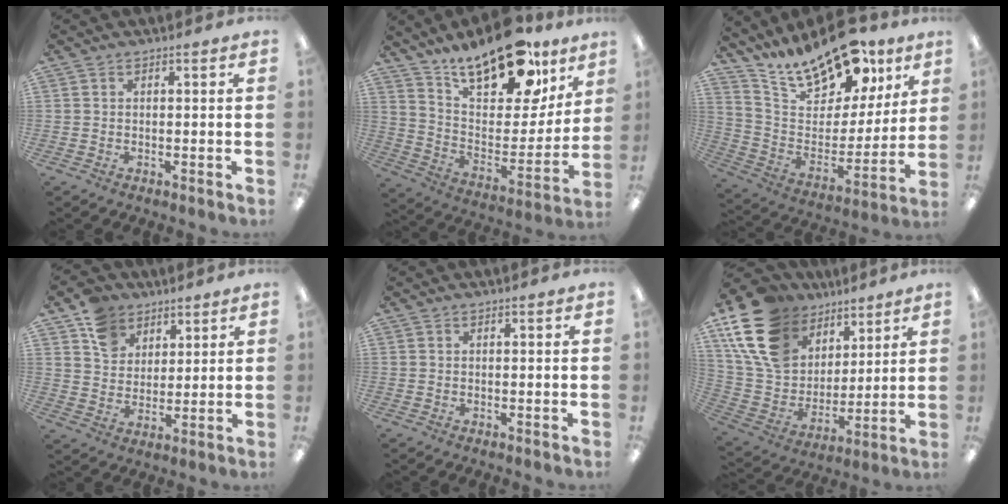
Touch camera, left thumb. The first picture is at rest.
{"total": 23.9, "force": [18.5, 9.2, 11.9], "torque": [-0.175, -0.119, 0.320]}
{"total": 21.4, "force": [17.2, 8.6, 9.4], "torque": [-0.173, -0.112, 0.304]}
{"total": 10.2, "force": [6.7, 7.4, 2.3], "torque": [-0.051, -0.028, 0.130]}
{"total": 0.0}
{"total": 20.4, "force": [11.2, 13.9, 9.8], "torque": [-0.211, -0.045, 0.213]}